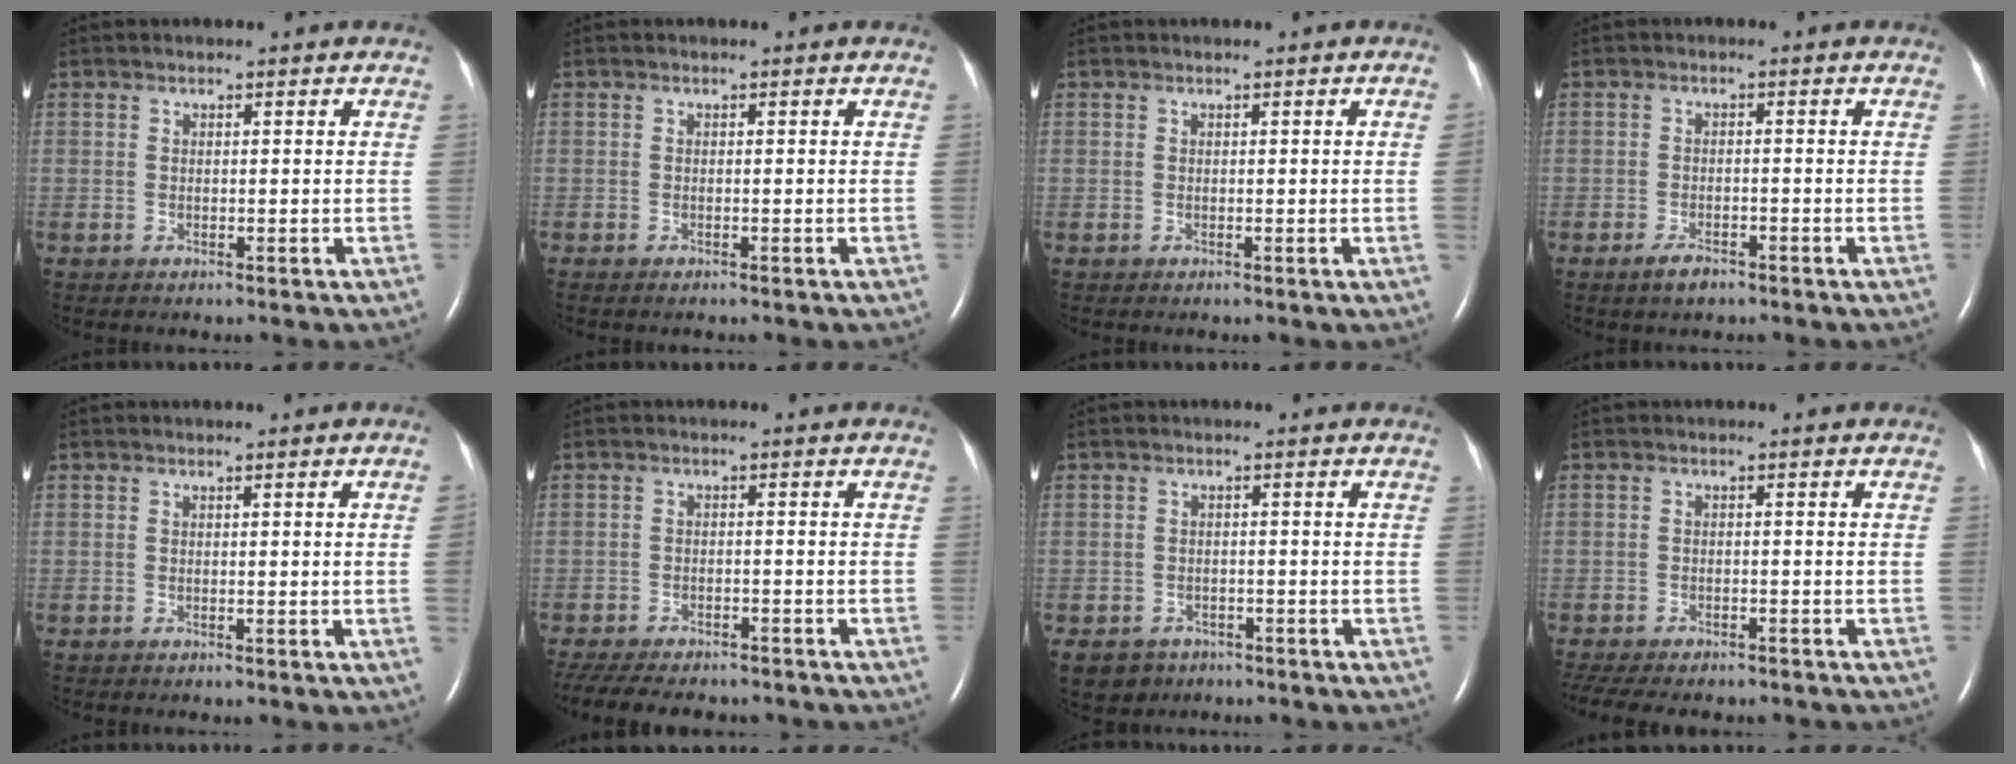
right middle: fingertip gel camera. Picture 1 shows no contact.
{"total": 0.5, "force": [-0.4, 0.0, 0.3], "torque": [-0.013, -0.004, -0.006]}
{"total": 0.8, "force": [0.0, -0.4, 0.7], "torque": [-0.007, -0.001, -0.001]}
{"total": 2.4, "force": [-1.8, 0.8, 1.4], "torque": [-0.036, -0.004, -0.029]}
{"total": 1.2, "force": [-0.1, -0.5, 1.0], "torque": [-0.010, 0.000, -0.002]}
{"total": 15.4, "force": [-12.9, 5.2, 6.6], "torque": [-0.159, -0.017, -0.171]}
{"total": 4.3, "force": [-2.8, 3.2, 0.4], "torque": [-0.006, 0.005, -0.039]}
{"total": 12.9, "force": [-10.7, 4.3, 5.6], "torque": [-0.119, -0.011, -0.138]}